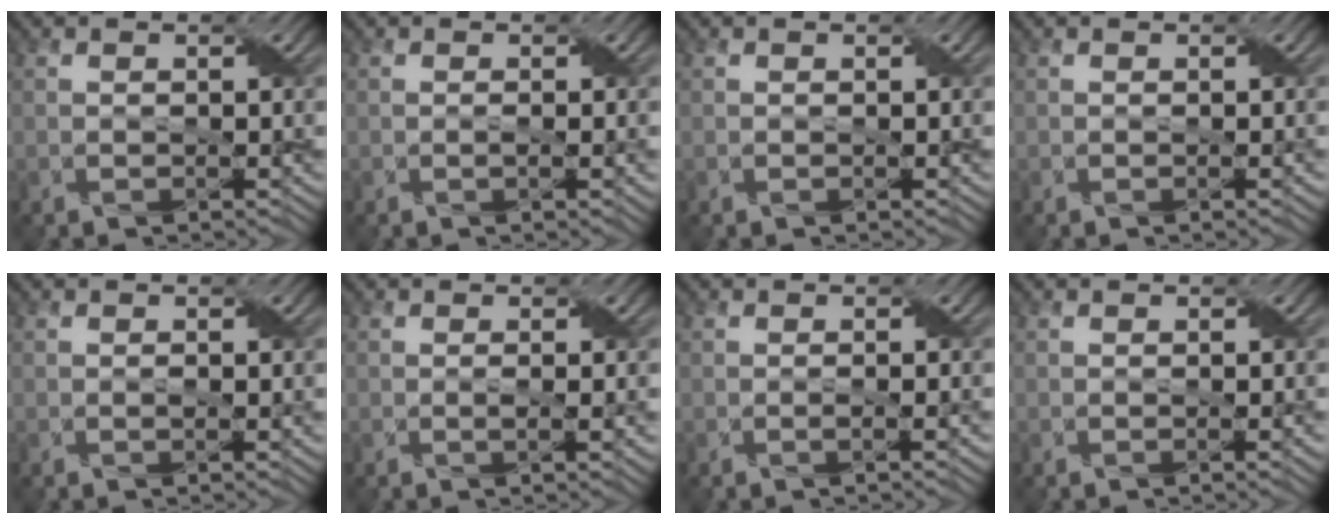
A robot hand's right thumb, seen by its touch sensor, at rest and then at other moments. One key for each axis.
{"total": 1.2, "fx": 0.0, "fy": 0.1, "fz": 1.2, "tx": -0.021, "ty": 0.001, "tz": -0.001}
{"total": 0.0}
{"total": 0.6, "fx": -0.1, "fy": 0.0, "fz": 0.6, "tx": -0.009, "ty": 0.000, "tz": -0.001}
{"total": 0.6, "fx": 0.0, "fy": 0.2, "fz": 0.6, "tx": -0.011, "ty": -0.001, "tz": 0.000}
{"total": 1.5, "fx": 0.0, "fy": 0.1, "fz": 1.5, "tx": -0.029, "ty": 0.002, "tz": -0.001}
{"total": 1.0, "fx": -0.2, "fy": 0.0, "fz": 0.9, "tx": -0.018, "ty": 0.003, "tz": -0.003}
{"total": 0.9, "fx": -0.1, "fy": 0.0, "fz": 0.9, "tx": -0.014, "ty": 0.000, "tz": -0.002}